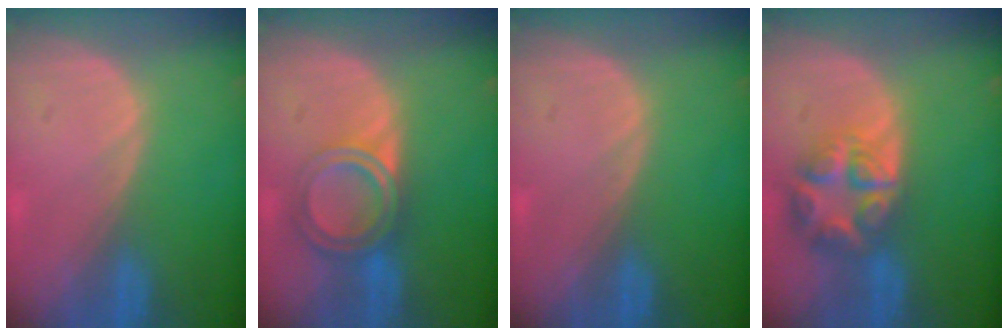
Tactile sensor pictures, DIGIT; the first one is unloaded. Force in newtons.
{"total": 6.4, "press": 5.4, "slide": 3.5}
{"total": 0.0}
{"total": 7.9, "press": 6.9, "slide": 3.9}